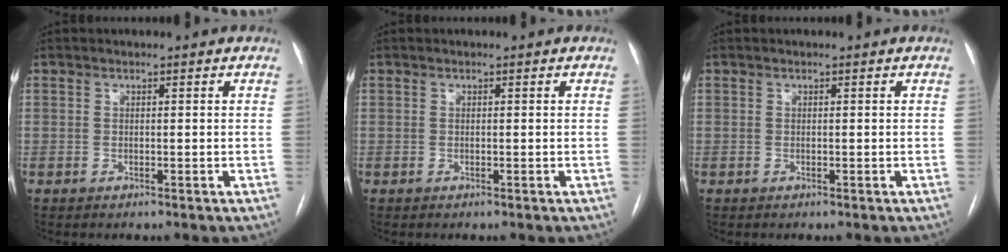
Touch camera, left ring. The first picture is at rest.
{"total": 0.0}
{"total": 0.0}